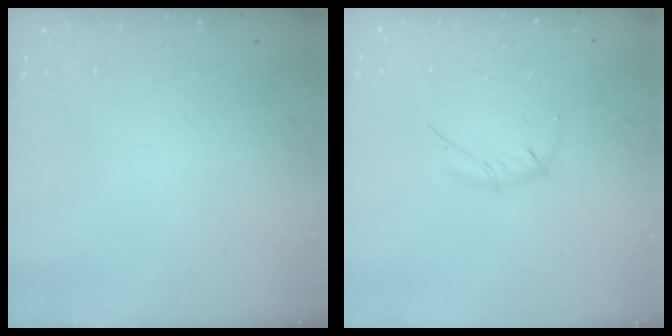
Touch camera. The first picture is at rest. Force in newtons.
{"total": 4.1, "press": 4.0, "slide": 0.9}